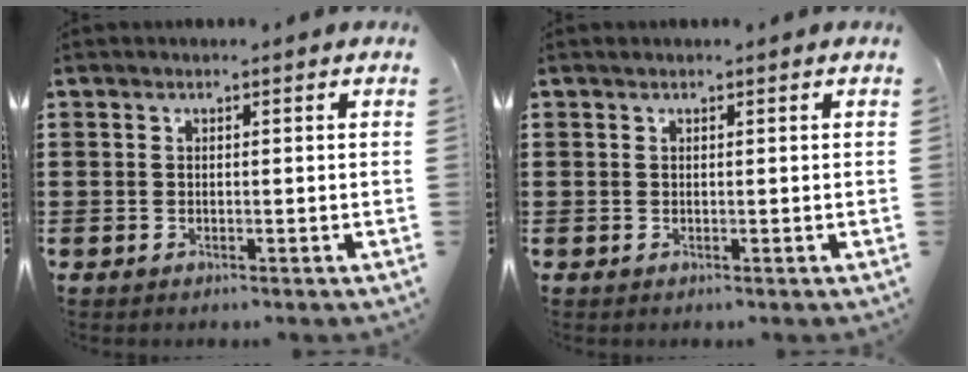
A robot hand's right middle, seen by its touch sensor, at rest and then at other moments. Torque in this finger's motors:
{"motor_torque": [0.00, 0.00, 0.00, 0.00]}